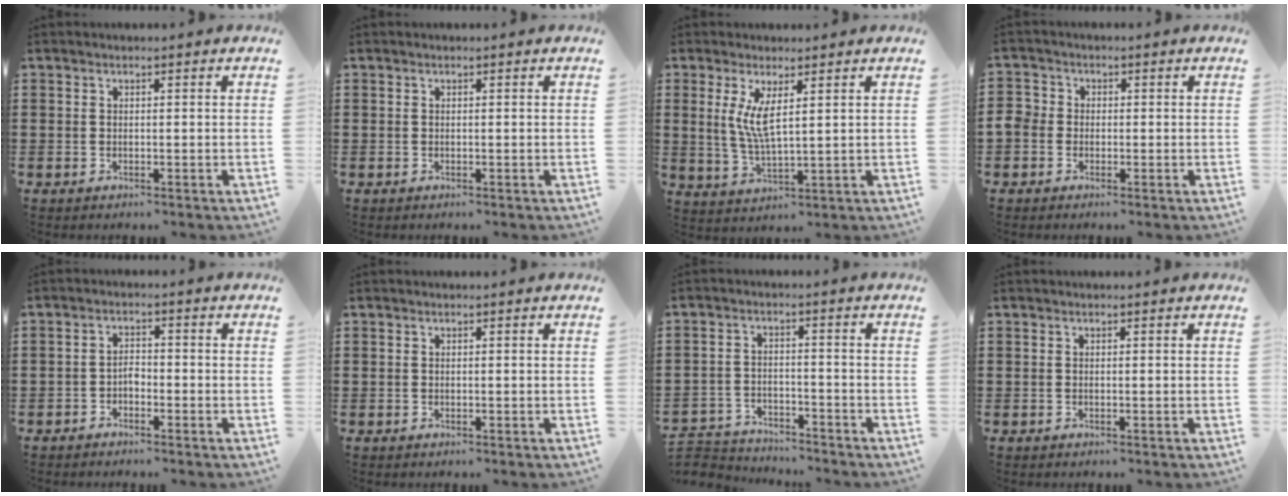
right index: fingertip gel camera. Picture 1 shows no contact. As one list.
[{"total": 0.0}, {"total": 5.3, "force": [1.9, 1.2, 4.8], "torque": [-0.100, -0.002, 0.034]}, {"total": 2.8, "force": [-0.9, 2.5, 1.2], "torque": [-0.044, 0.001, -0.024]}, {"total": 1.8, "force": [-1.2, 1.0, 1.0], "torque": [-0.023, 0.004, -0.025]}, {"total": 0.0}, {"total": 3.8, "force": [-3.7, 0.6, -0.2], "torque": [-0.013, -0.002, -0.083]}, {"total": 0.0}]